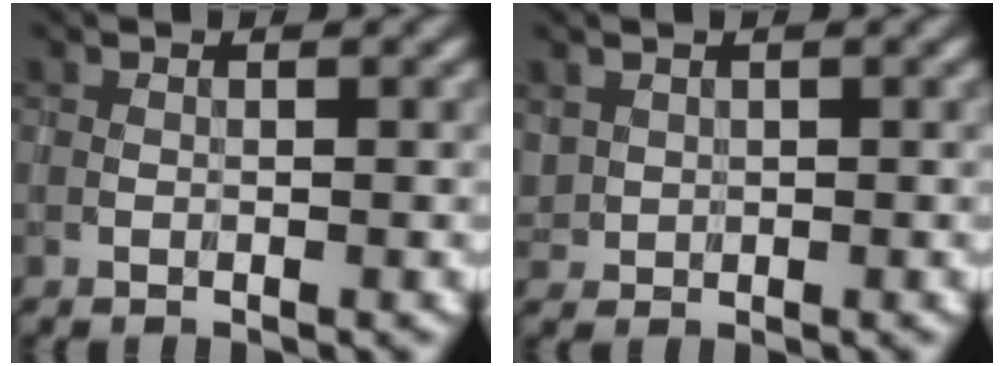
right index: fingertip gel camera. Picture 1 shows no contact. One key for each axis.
{"total": 0.9, "fx": 0.5, "fy": 0.8, "fz": -0.1, "tx": 0.000, "ty": 0.000, "tz": 0.018}